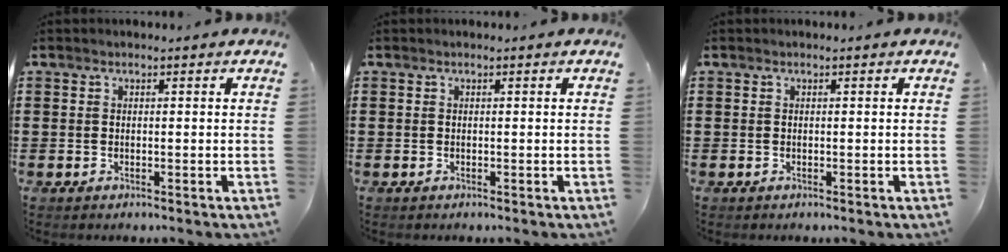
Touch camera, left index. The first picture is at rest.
{"total": 0.0}
{"total": 0.0}